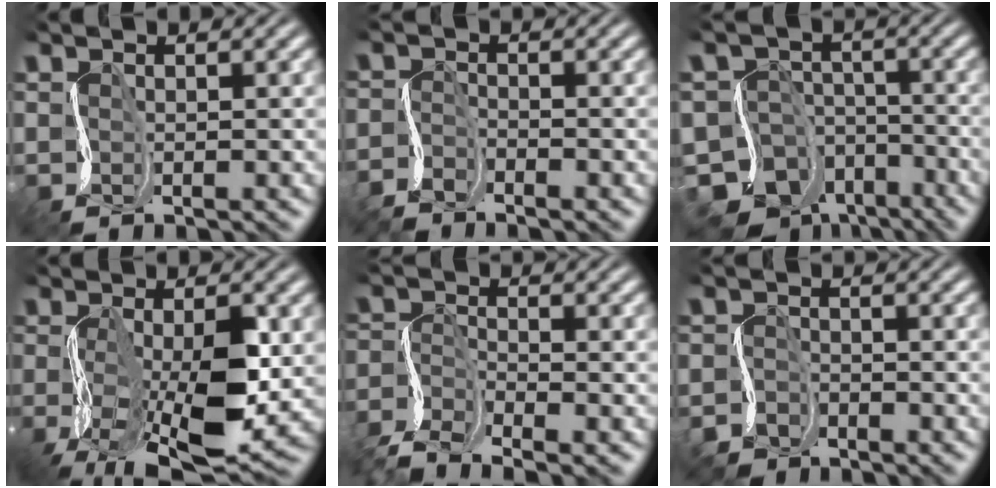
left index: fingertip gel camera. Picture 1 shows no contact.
{"total": 2.8, "force": [-2.8, 0.4, 0.4], "torque": [-0.013, -0.002, -0.067]}
{"total": 8.8, "force": [-6.5, 5.3, 2.7], "torque": [-0.038, -0.002, -0.118]}
{"total": 11.7, "force": [-3.1, 4.8, 10.3], "torque": [-0.198, -0.017, -0.051]}
{"total": 5.9, "force": [-4.8, 1.6, 3.0], "torque": [-0.061, -0.011, -0.102]}
{"total": 2.7, "force": [-2.5, 1.0, 0.1], "torque": [-0.003, -0.002, -0.056]}